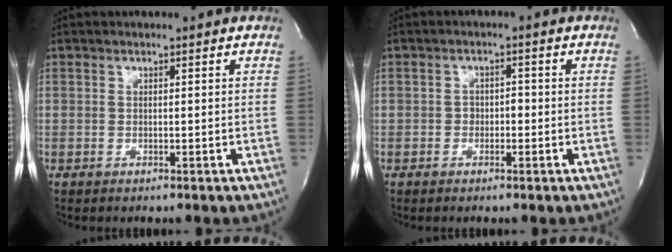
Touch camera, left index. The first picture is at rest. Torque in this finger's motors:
{"motor_torque": [-0.07, -0.09, 0.00, -0.01]}